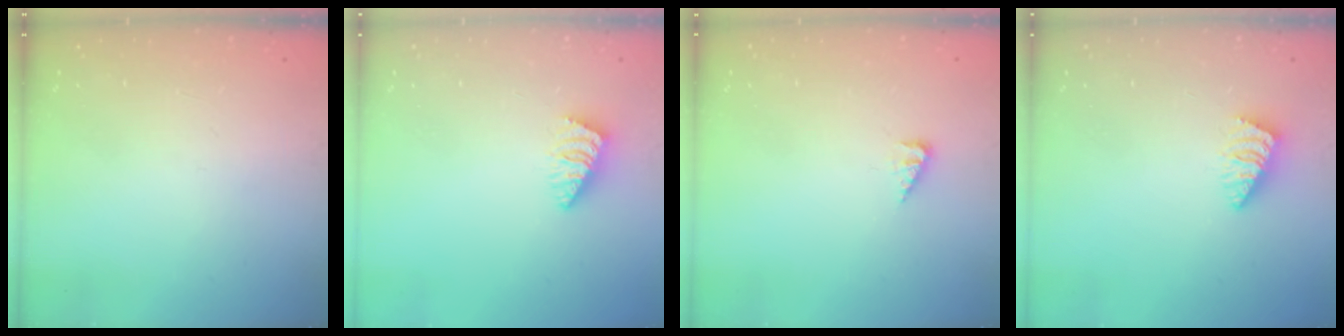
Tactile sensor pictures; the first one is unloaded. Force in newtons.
{"total": 1.1, "press": 1.1, "slide": 0.2}
{"total": 2.4, "press": 2.4, "slide": 0.4}
{"total": 1.1, "press": 1.1, "slide": 0.2}